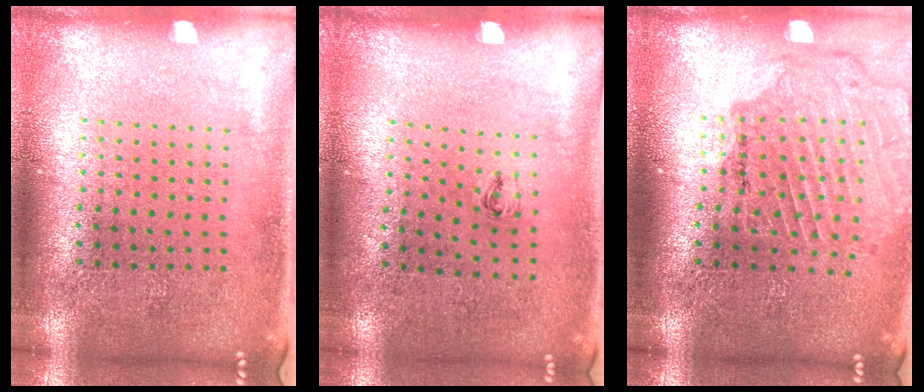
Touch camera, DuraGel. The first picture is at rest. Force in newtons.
{"total": 0.6, "press": 0.2, "slide": 0.5}
{"total": 1.6, "press": 1.6, "slide": 0.0}